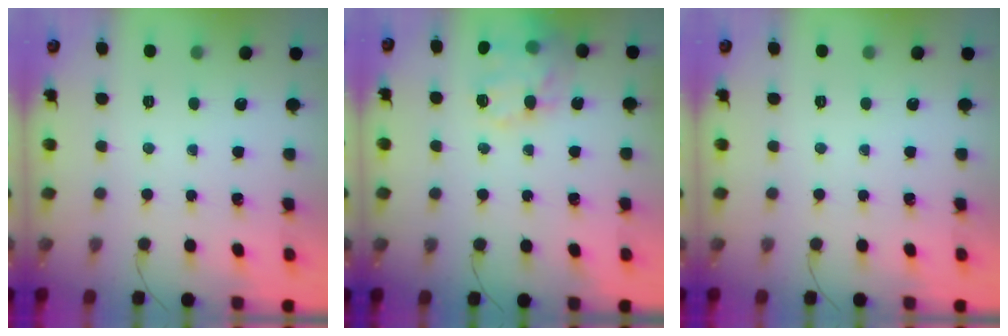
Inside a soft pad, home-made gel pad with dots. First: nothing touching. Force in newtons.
{"total": 18.2, "press": 17.9, "slide": 3.1}
{"total": 0.0}